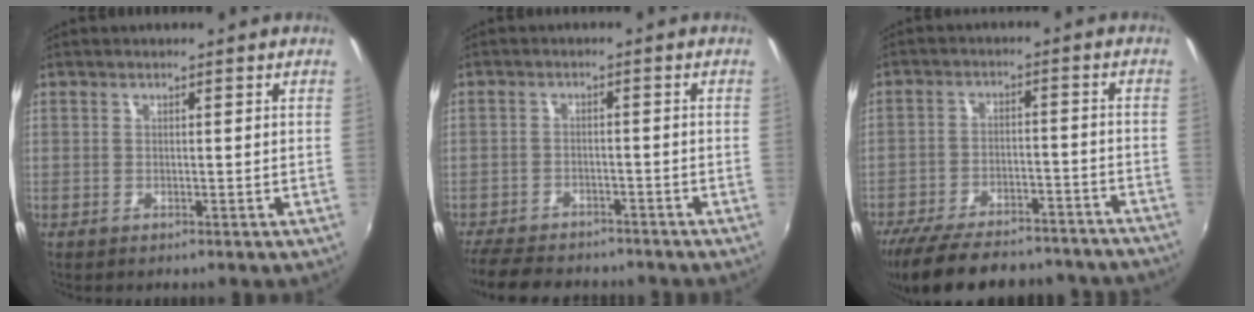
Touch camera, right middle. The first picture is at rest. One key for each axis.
{"total": 10.8, "fx": -9.3, "fy": 4.2, "fz": 3.7, "tx": -0.103, "ty": -0.007, "tz": -0.150}
{"total": 25.9, "fx": -22.3, "fy": 7.9, "fz": 10.5, "tx": -0.211, "ty": -0.004, "tz": -0.296}